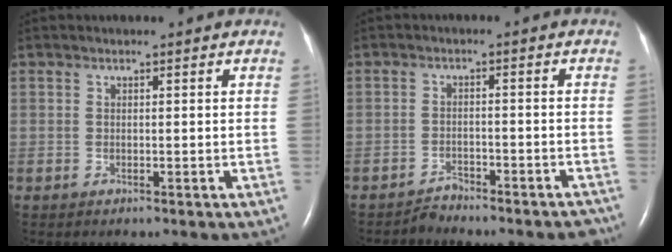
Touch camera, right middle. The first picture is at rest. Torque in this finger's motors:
{"motor_torque": [-0.23, -0.14, 0.00, 0.00]}